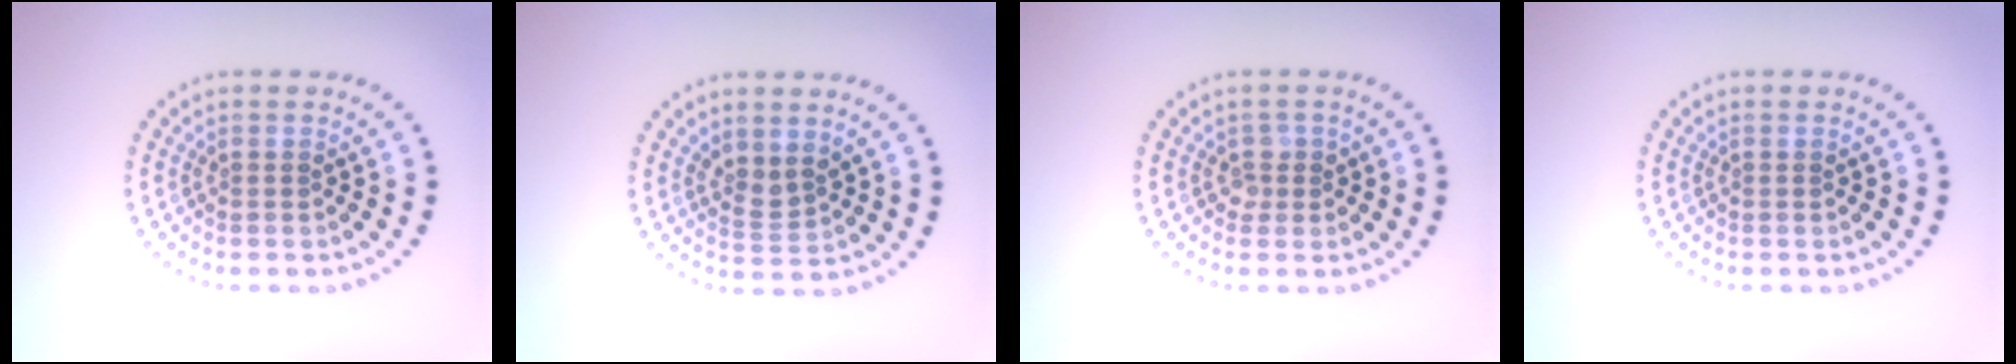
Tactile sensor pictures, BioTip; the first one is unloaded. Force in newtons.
{"total": 1.9, "press": 1.4, "slide": 1.2}
{"total": 1.2, "press": 1.1, "slide": 0.5}
{"total": 0.0}